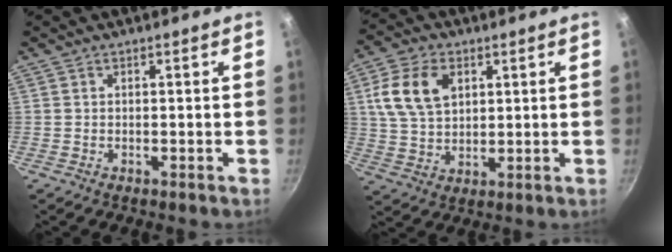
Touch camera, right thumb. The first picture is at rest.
{"total": 11.1, "force": [3.6, 7.5, 7.5], "torque": [-0.125, -0.002, 0.069]}